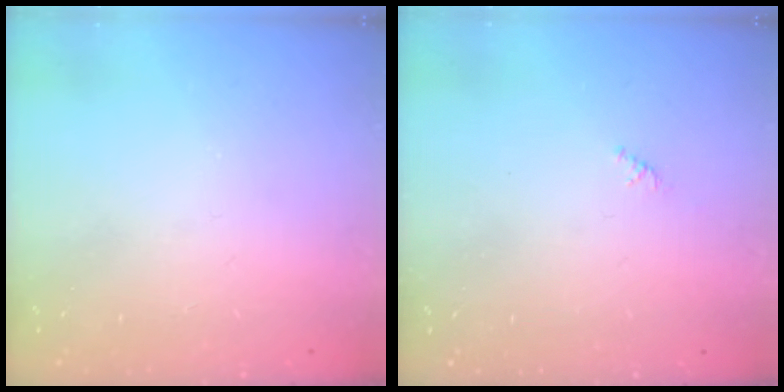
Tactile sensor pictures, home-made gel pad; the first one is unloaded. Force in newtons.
{"total": 0.8, "press": 0.7, "slide": 0.4}